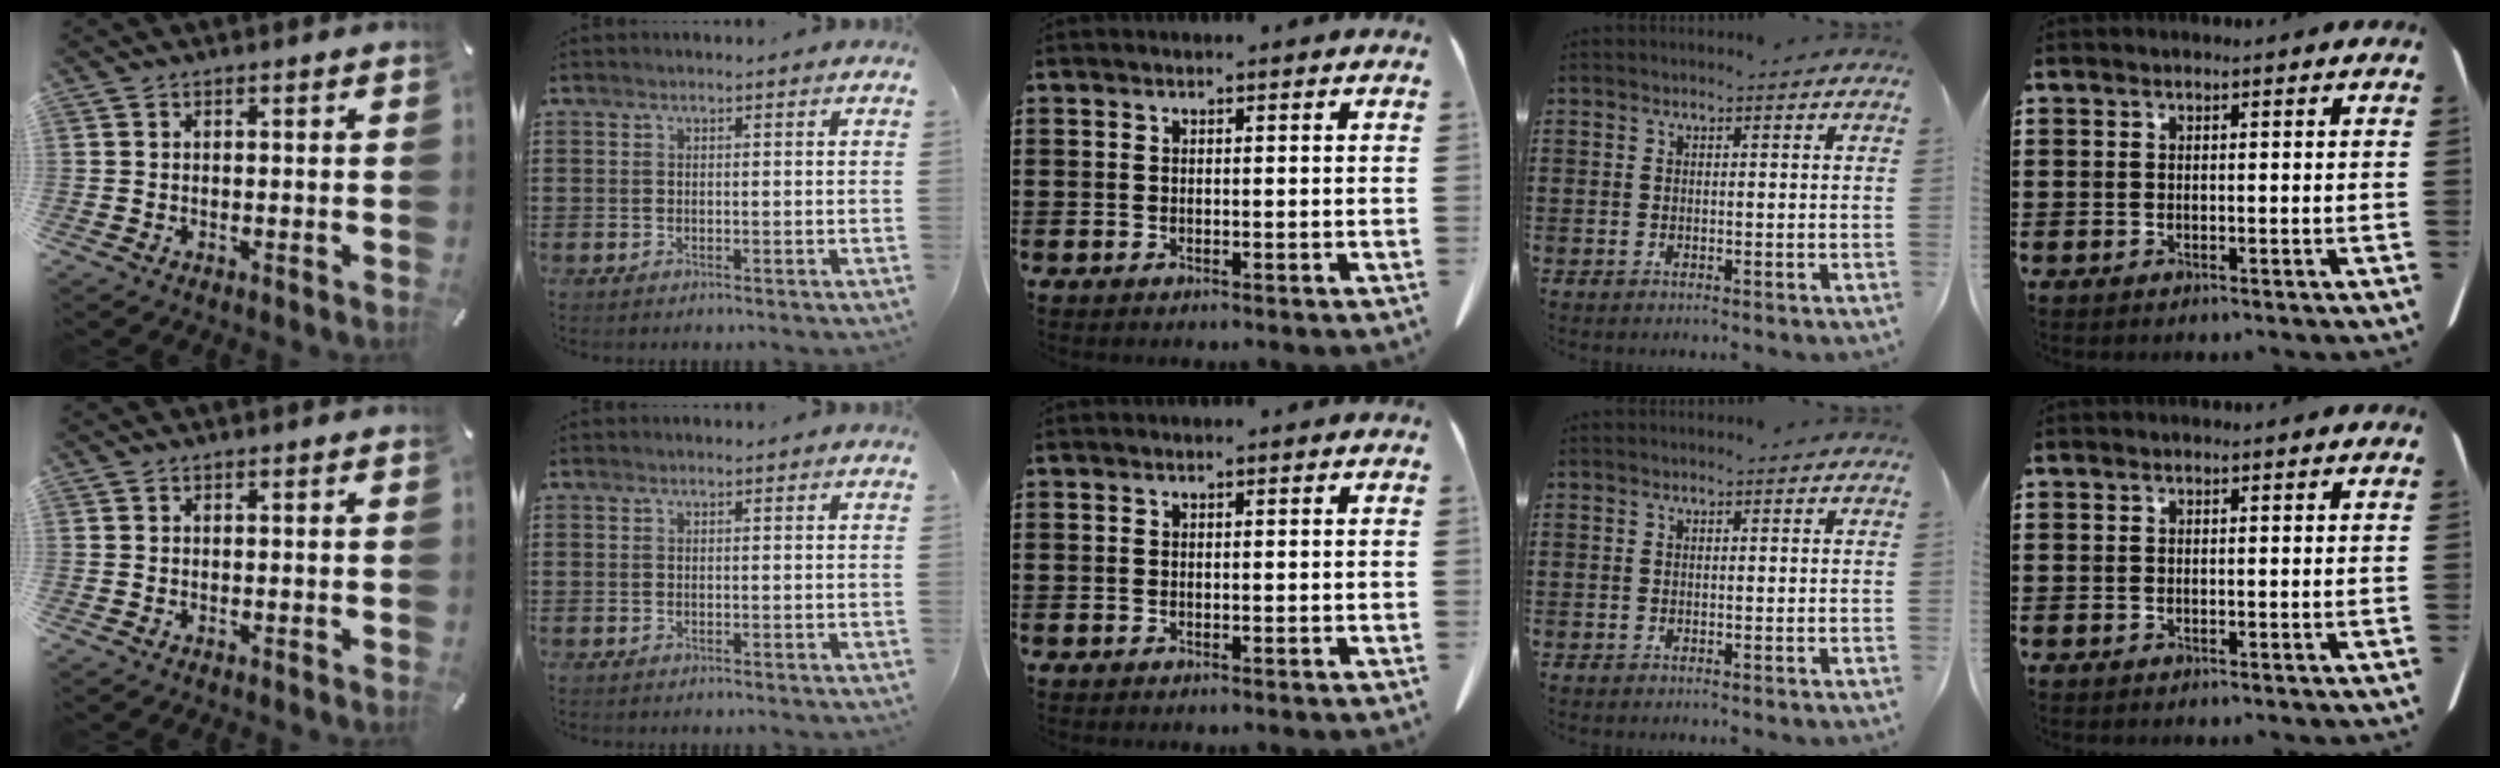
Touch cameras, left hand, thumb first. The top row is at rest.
{}